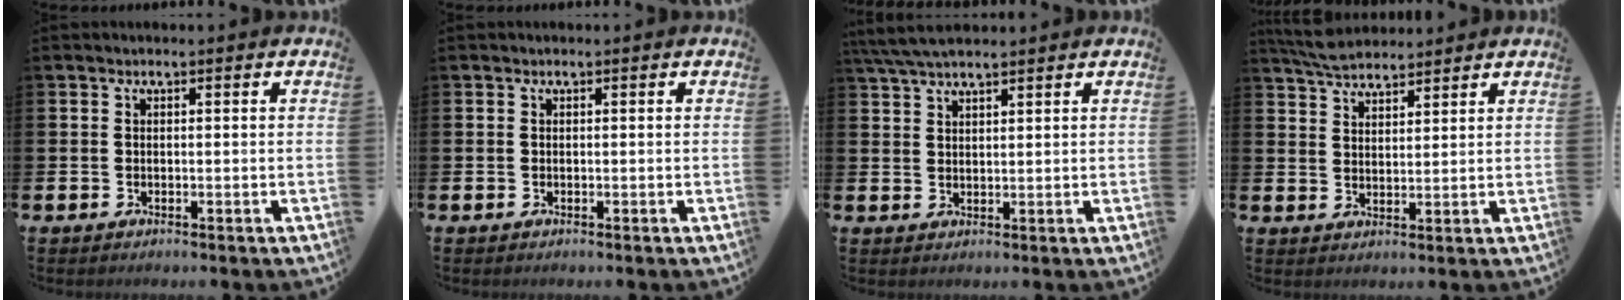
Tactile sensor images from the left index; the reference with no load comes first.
{"total": 0.0}
{"total": 4.8, "force": [4.2, 1.0, 2.1], "torque": [-0.041, -0.012, 0.075]}
{"total": 4.7, "force": [4.6, 0.8, 0.6], "torque": [-0.015, -0.020, 0.084]}